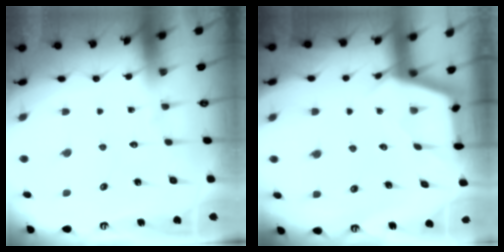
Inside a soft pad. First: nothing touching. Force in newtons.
{"total": 3.0, "press": 3.0, "slide": 0.4}